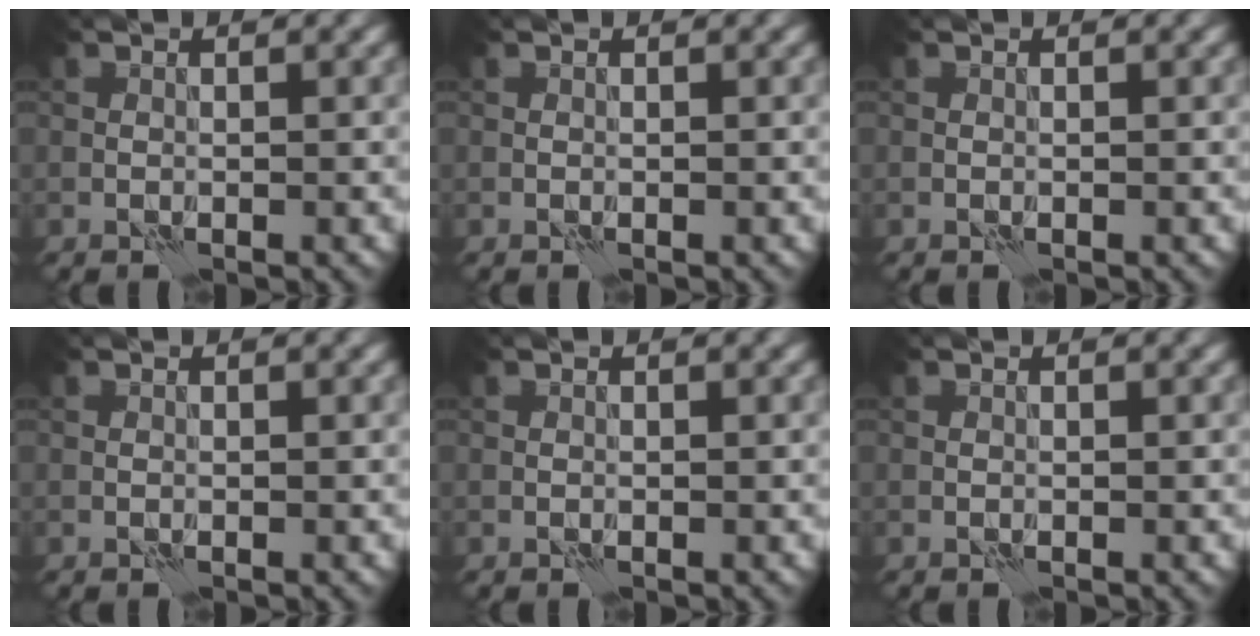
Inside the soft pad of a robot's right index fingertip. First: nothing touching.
{"total": 0.0}
{"total": 0.0}
{"total": 0.0}
{"total": 0.0}
{"total": 0.0}